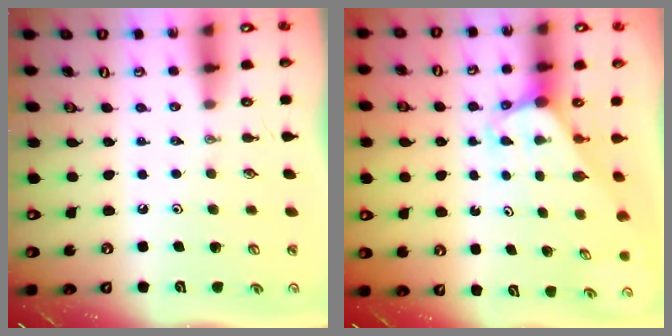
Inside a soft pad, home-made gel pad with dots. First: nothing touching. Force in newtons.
{"total": 3.0, "press": 3.0, "slide": 0.1}